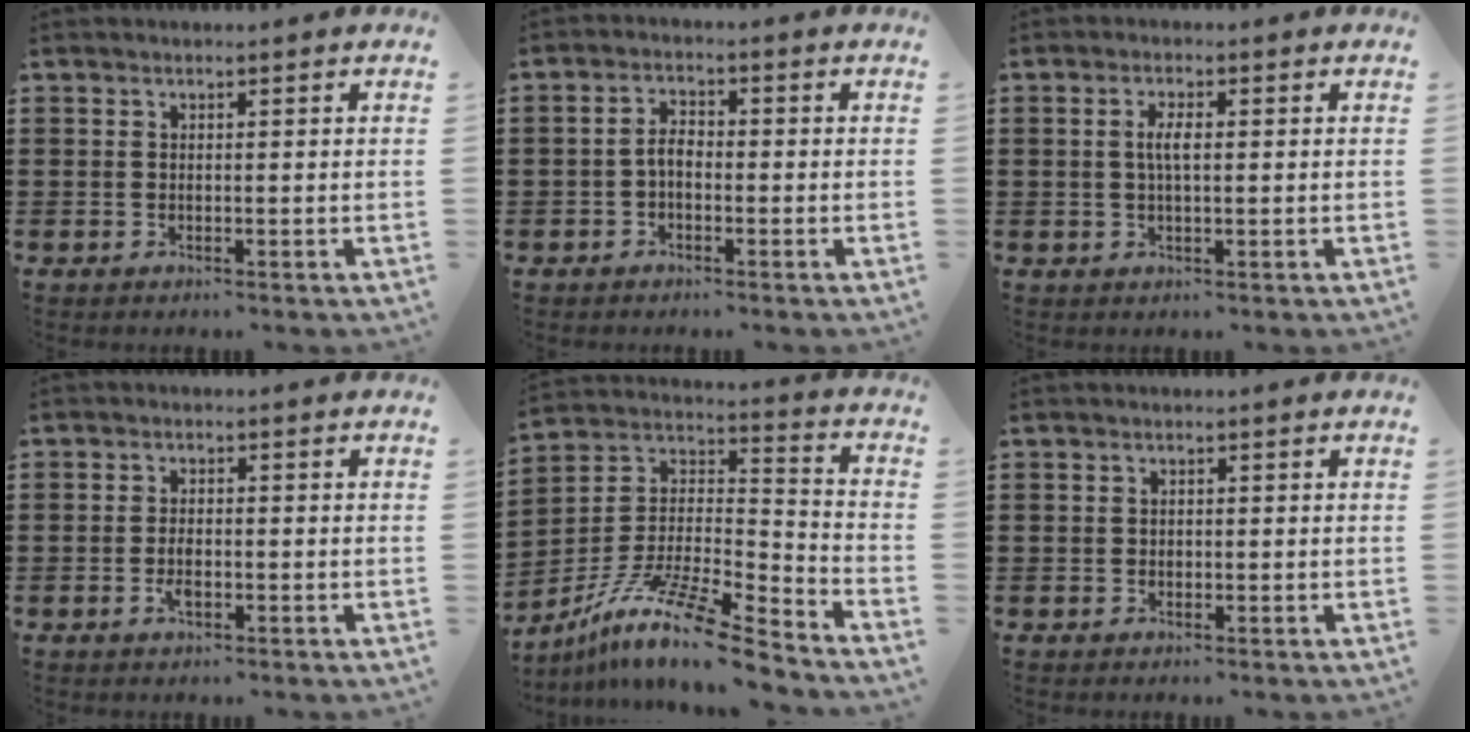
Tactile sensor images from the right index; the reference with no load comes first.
{"total": 2.7, "force": [-1.0, 1.5, 2.1], "torque": [-0.056, 0.001, -0.025]}
{"total": 2.9, "force": [0.2, 0.9, 2.8], "torque": [-0.054, 0.002, 0.001]}
{"total": 2.5, "force": [-0.8, 1.1, 2.1], "torque": [-0.047, -0.001, -0.017]}
{"total": 12.6, "force": [-10.0, 1.2, 7.6], "torque": [-0.144, 0.011, -0.194]}
{"total": 0.6, "force": [0.0, 0.6, 0.2], "torque": [-0.008, 0.003, 0.000]}